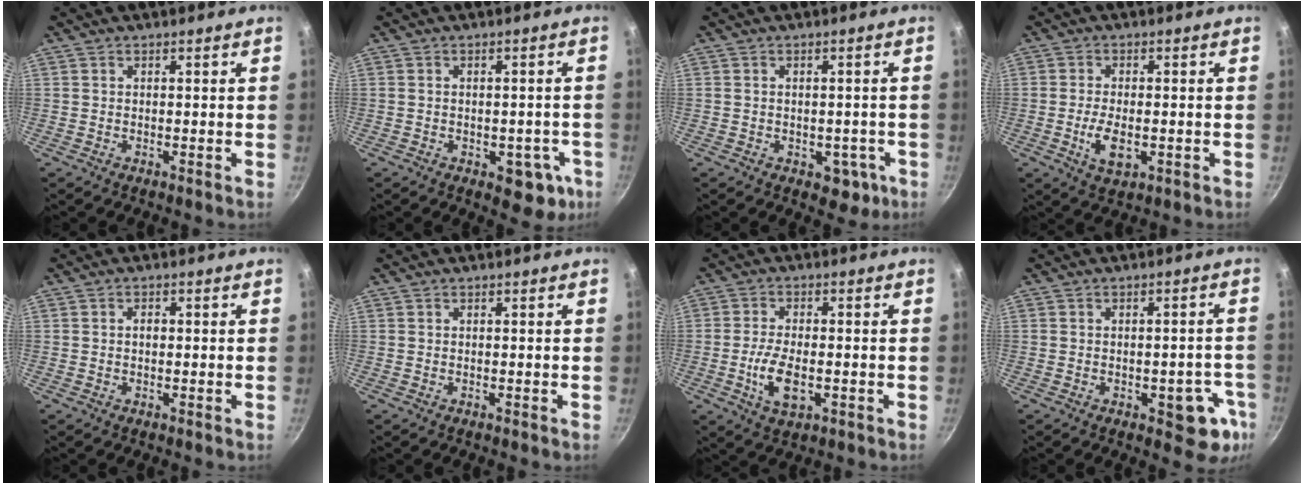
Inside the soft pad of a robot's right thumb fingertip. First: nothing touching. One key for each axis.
{"total": 8.1, "fx": -2.9, "fy": 4.8, "fz": 5.9, "tx": -0.031, "ty": 0.016, "tz": -0.027}
{"total": 5.4, "fx": -1.8, "fy": 3.8, "fz": 3.3, "tx": -0.012, "ty": 0.017, "tz": -0.008}
{"total": 6.0, "fx": -1.4, "fy": 3.0, "fz": 5.0, "tx": -0.095, "ty": -0.001, "tz": -0.022}
{"total": 1.5, "fx": 0.1, "fy": 1.0, "fz": 1.1, "tx": -0.017, "ty": 0.004, "tz": 0.000}
{"total": 0.0}
{"total": 7.5, "fx": -1.8, "fy": 3.7, "fz": 6.3, "tx": -0.122, "ty": 0.004, "tz": -0.033}
{"total": 9.2, "fx": -3.5, "fy": 4.6, "fz": 7.2, "tx": -0.030, "ty": 0.017, "tz": -0.042}